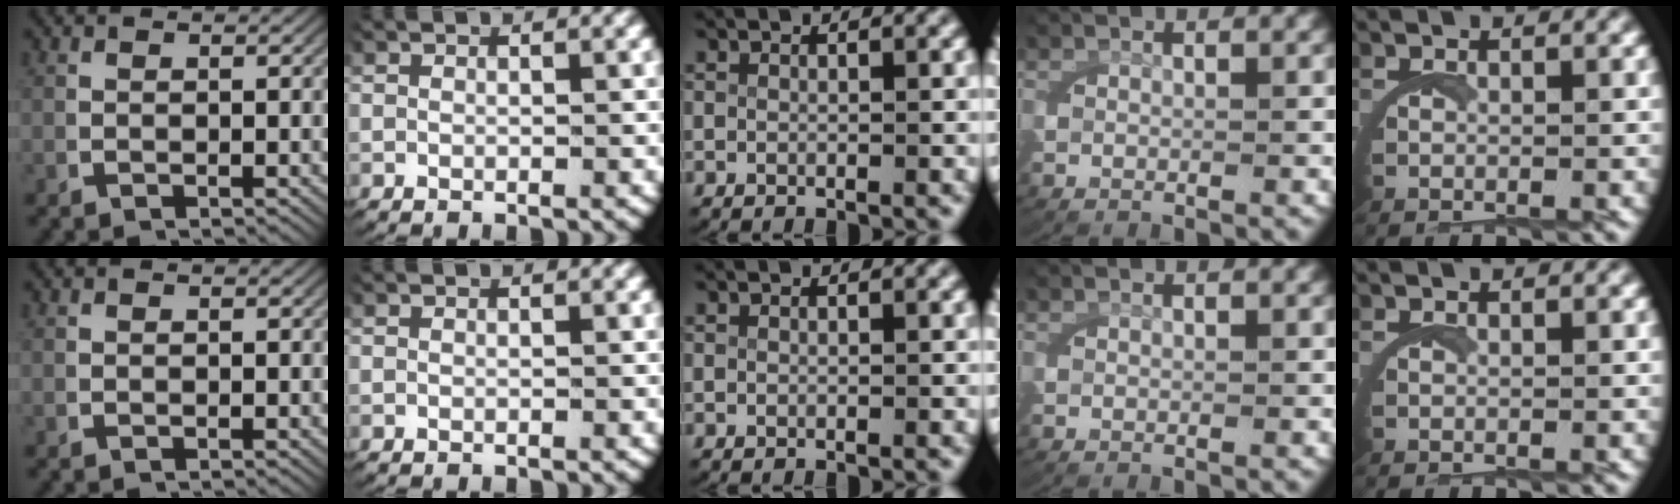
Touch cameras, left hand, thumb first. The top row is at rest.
{}